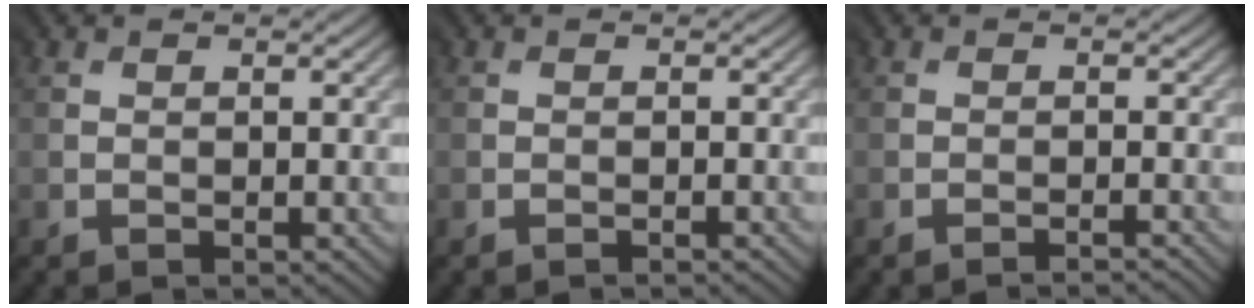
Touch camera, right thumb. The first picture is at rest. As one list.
[{"total": 1.3, "force": [-0.5, -0.9, -0.7], "torque": [0.009, 0.000, -0.013]}, {"total": 1.9, "force": [-1.2, -1.2, -0.8], "torque": [0.011, 0.002, -0.026]}]